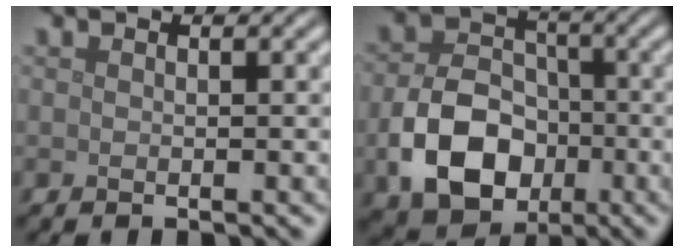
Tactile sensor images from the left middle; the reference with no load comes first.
{"total": 8.2, "force": [-2.7, 6.0, 5.0], "torque": [-0.097, -0.008, -0.048]}